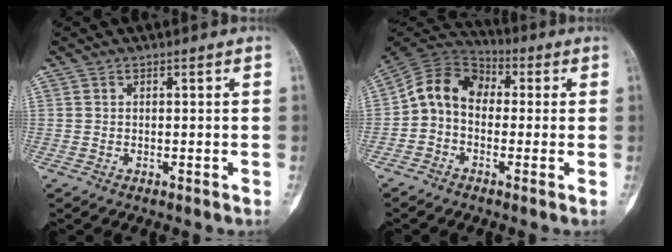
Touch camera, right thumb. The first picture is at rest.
{"total": 10.2, "force": [-0.2, 7.8, 6.5], "torque": [-0.096, 0.036, -0.026]}